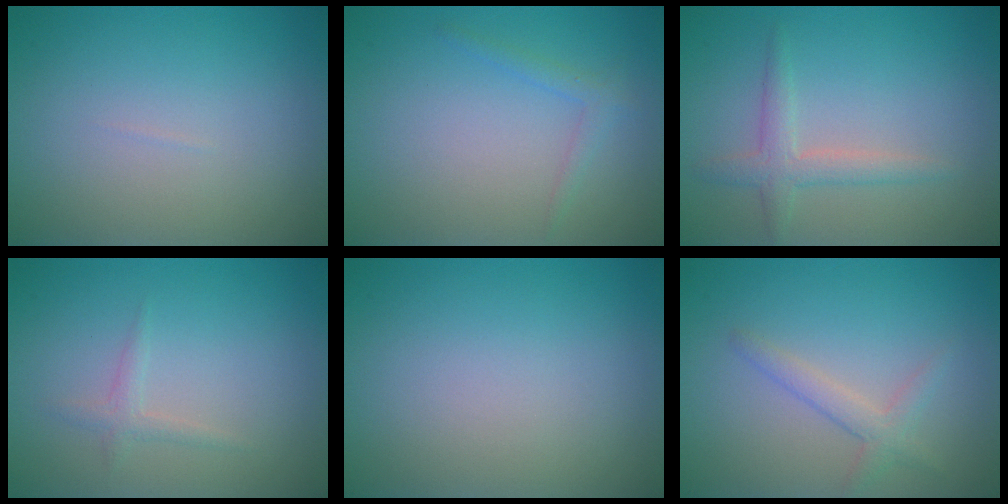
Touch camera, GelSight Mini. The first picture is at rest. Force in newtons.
{"total": 1.3, "press": 1.2, "slide": 0.1}
{"total": 2.3, "press": 2.3, "slide": 0.1}
{"total": 1.1, "press": 1.0, "slide": 0.1}
{"total": 0.0}
{"total": 2.0, "press": 2.0, "slide": 0.1}